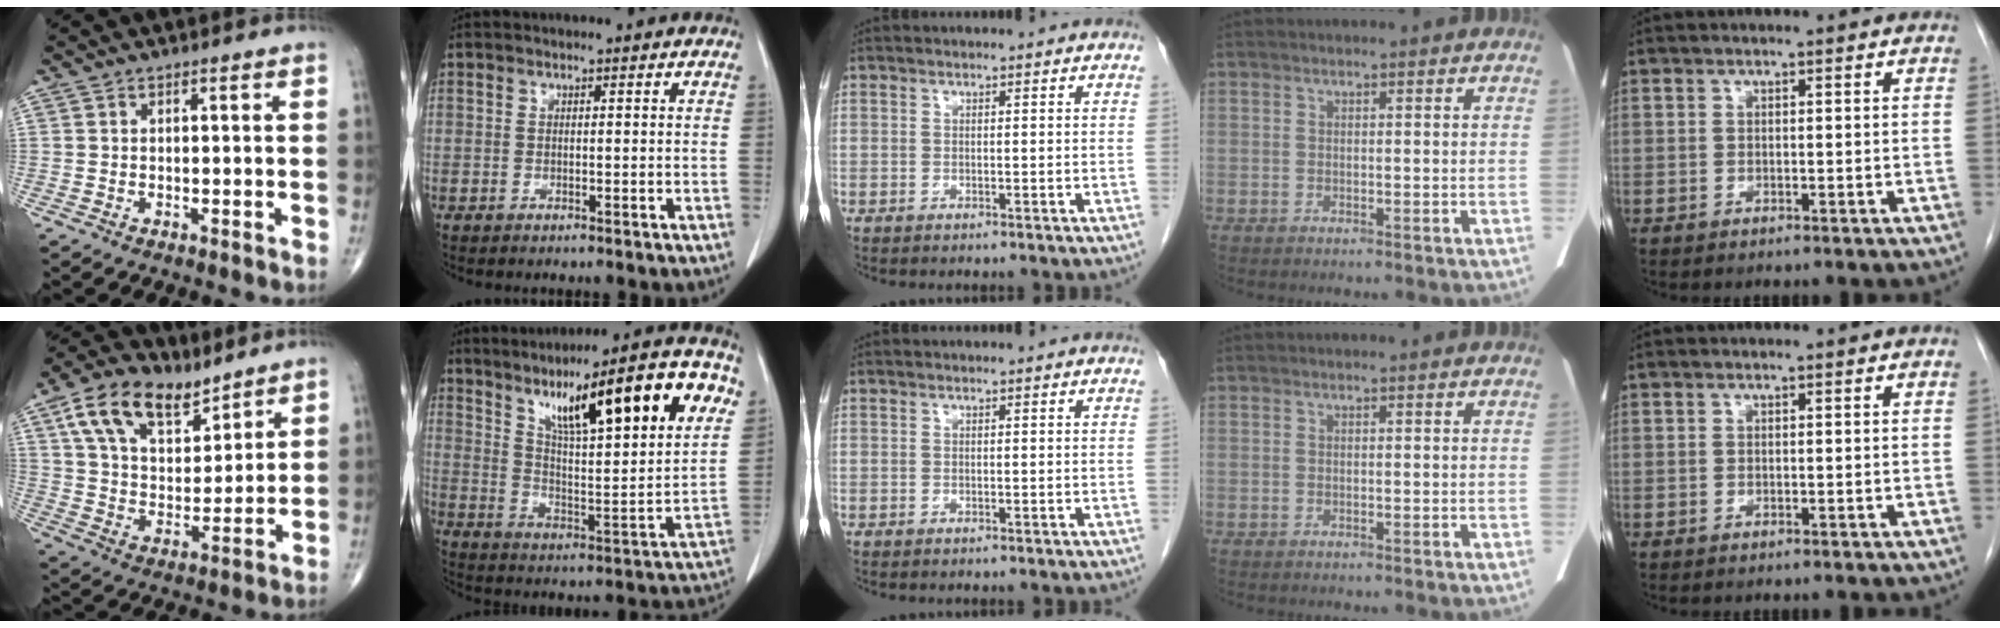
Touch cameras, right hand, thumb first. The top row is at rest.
{"thumb": {"total": 15.6, "force": [9.3, 8.7, 9.1], "torque": [-0.131, -0.033, 0.172]}, "index": {"total": 22.5, "force": [11.5, 3.0, 19.1], "torque": [-0.286, 0.020, 0.179]}}